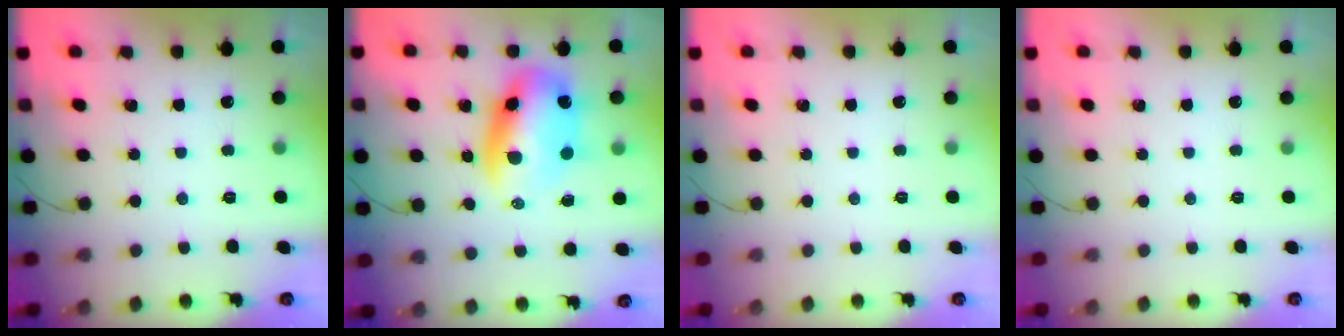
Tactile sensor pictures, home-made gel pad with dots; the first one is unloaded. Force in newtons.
{"total": 12.4, "press": 11.9, "slide": 3.2}
{"total": 0.0}
{"total": 0.0}